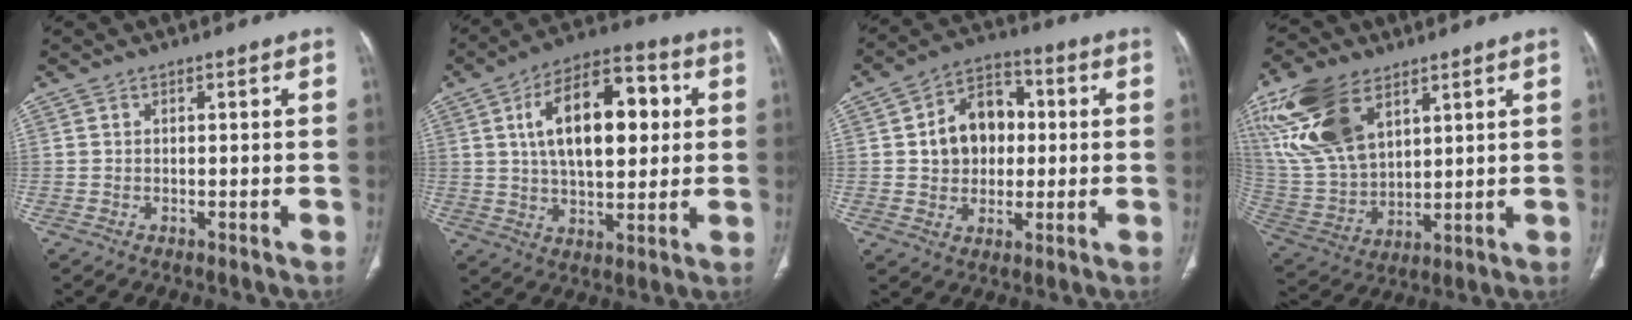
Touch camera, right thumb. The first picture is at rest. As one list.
[{"total": 18.3, "force": [4.0, 9.4, 15.2], "torque": [-0.220, 0.013, 0.062]}, {"total": 11.9, "force": [1.1, 9.1, 7.6], "torque": [-0.085, 0.017, 0.014]}, {"total": 20.0, "force": [9.9, 11.0, 13.5], "torque": [-0.280, -0.027, 0.203]}]